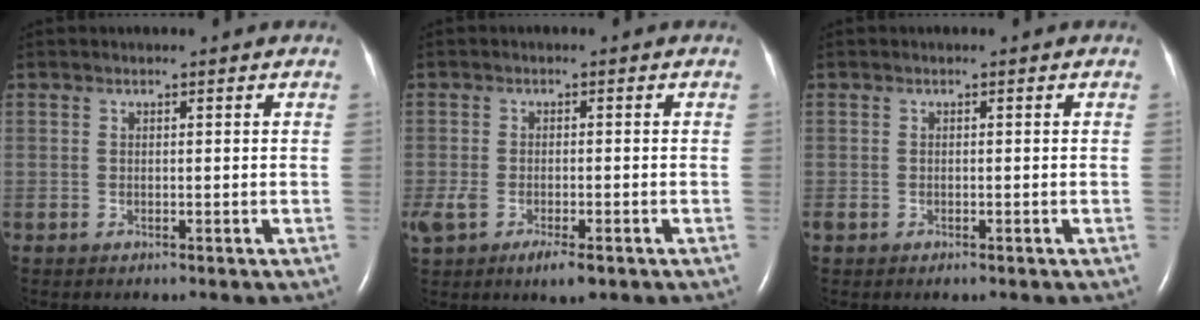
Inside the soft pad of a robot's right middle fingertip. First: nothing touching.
{"total": 6.7, "force": [-3.8, 2.5, 5.0], "torque": [-0.093, -0.017, -0.064]}
{"total": 0.8, "force": [-0.4, 0.5, 0.5], "torque": [-0.011, 0.000, -0.003]}